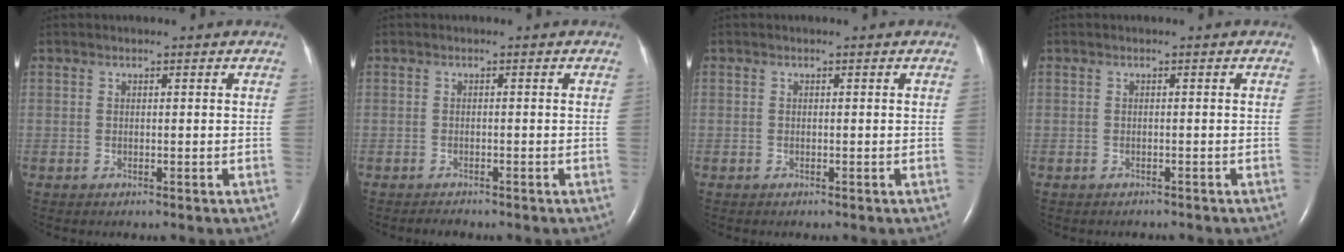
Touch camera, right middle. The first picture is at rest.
{"total": 0.9, "force": [-0.9, 0.2, 0.1], "torque": [-0.009, -0.003, -0.013]}
{"total": 0.0}
{"total": 1.6, "force": [-1.4, 0.6, 0.5], "torque": [-0.017, -0.003, -0.014]}